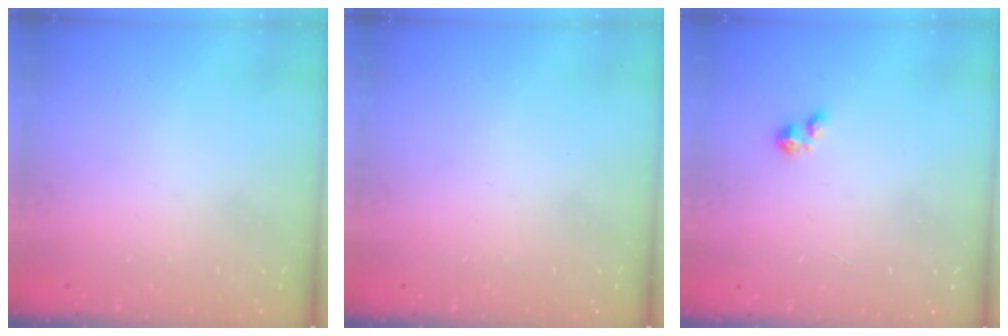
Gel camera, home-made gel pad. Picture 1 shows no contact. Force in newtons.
{"total": 0.0}
{"total": 2.4, "press": 2.4, "slide": 0.3}